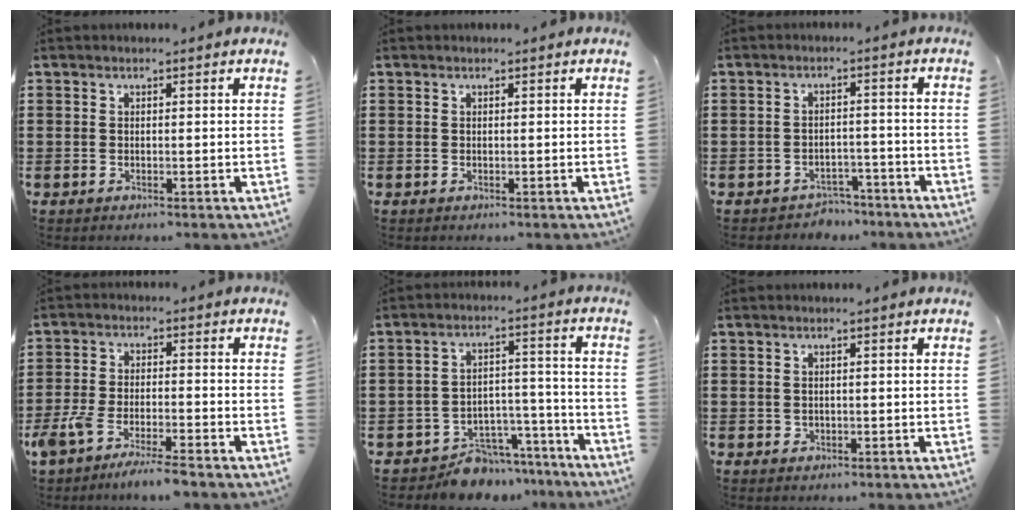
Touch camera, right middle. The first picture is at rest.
{"total": 0.0}
{"total": 2.9, "force": [-2.9, 0.7, -0.1], "torque": [-0.008, 0.002, -0.062]}
{"total": 5.8, "force": [-5.0, 0.1, 3.0], "torque": [-0.075, -0.018, -0.100]}
{"total": 6.7, "force": [-6.3, 2.1, 1.0], "torque": [-0.010, 0.027, -0.121]}
{"total": 0.6, "force": [0.1, 0.6, 0.2], "torque": [-0.005, 0.004, 0.001]}